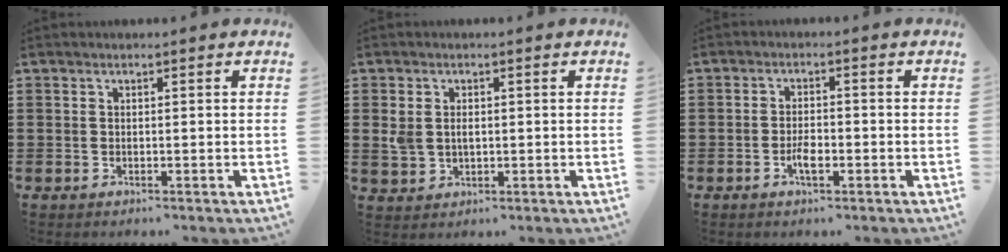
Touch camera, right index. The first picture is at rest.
{"total": 2.4, "force": [0.3, 1.8, 1.7], "torque": [-0.043, 0.006, 0.002]}
{"total": 3.1, "force": [-1.3, 1.0, 2.6], "torque": [-0.054, -0.004, -0.024]}